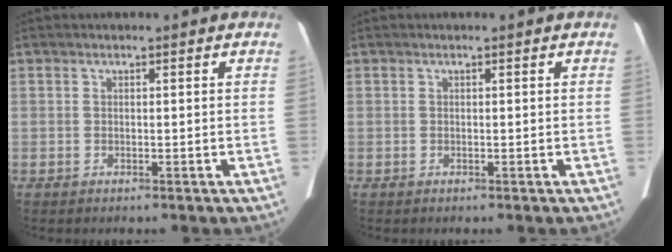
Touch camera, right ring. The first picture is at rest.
{"total": 0.0}